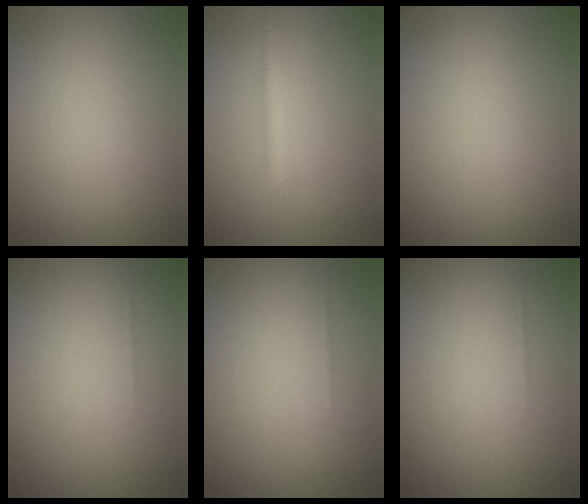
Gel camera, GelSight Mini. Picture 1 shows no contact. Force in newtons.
{"total": 1.6, "press": 1.6, "slide": 0.1}
{"total": 0.0}
{"total": 0.0}
{"total": 0.0}
{"total": 0.0}